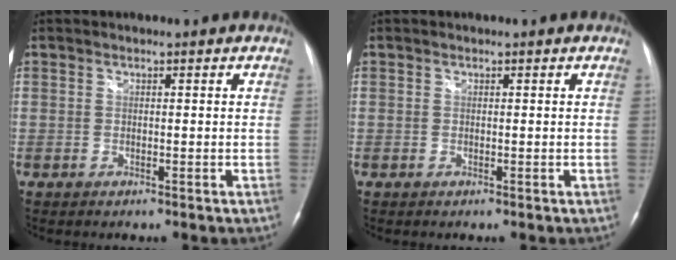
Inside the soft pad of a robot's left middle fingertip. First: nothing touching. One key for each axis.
{"total": 0.0}